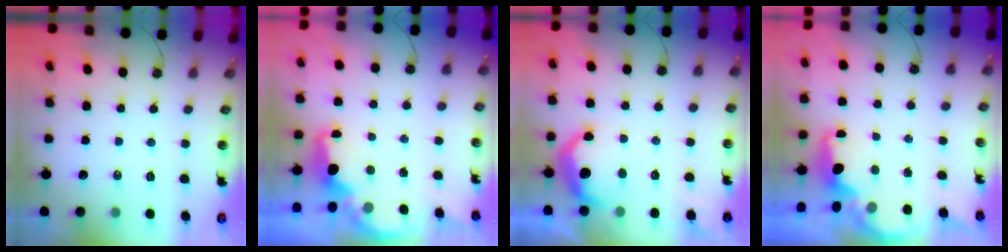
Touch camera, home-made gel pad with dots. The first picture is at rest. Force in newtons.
{"total": 2.5, "press": 2.4, "slide": 0.7}
{"total": 9.9, "press": 9.8, "slide": 0.7}
{"total": 2.2, "press": 2.0, "slide": 0.7}